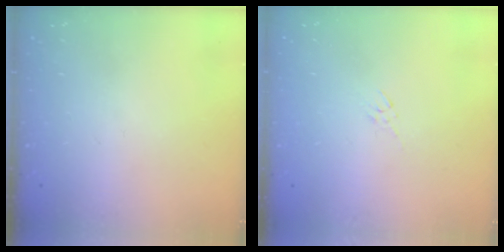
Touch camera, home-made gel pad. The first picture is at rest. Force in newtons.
{"total": 2.7, "press": 2.5, "slide": 0.9}